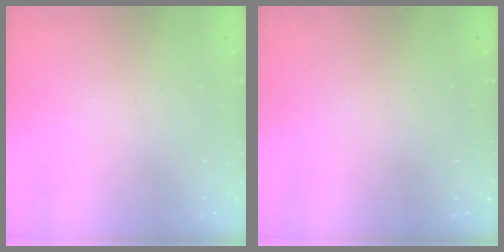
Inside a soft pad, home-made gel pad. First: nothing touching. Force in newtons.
{"total": 0.0}